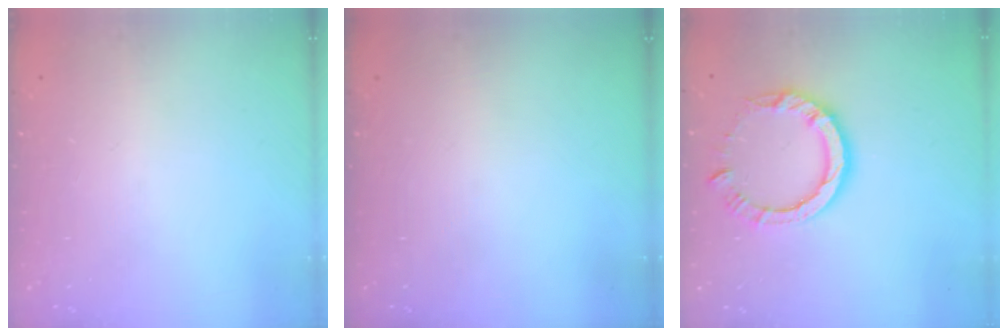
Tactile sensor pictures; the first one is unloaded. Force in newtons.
{"total": 0.0}
{"total": 8.9, "press": 8.9, "slide": 1.0}